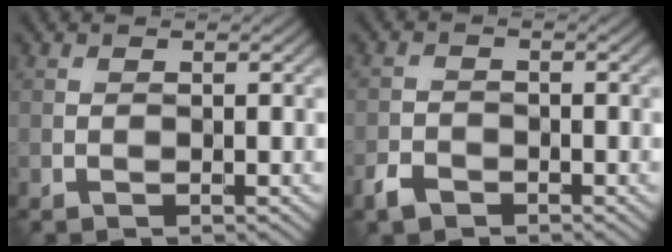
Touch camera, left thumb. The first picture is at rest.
{"total": 2.5, "force": [-1.9, 1.4, 0.9], "torque": [-0.022, -0.003, -0.045]}